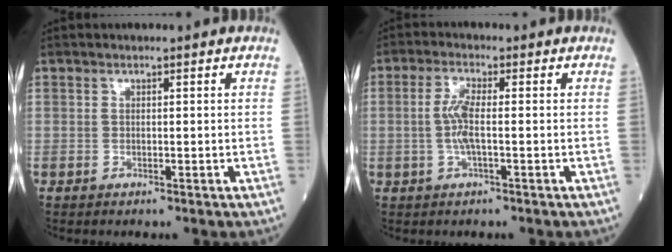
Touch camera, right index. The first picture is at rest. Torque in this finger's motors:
{"motor_torque": [0.54, -0.02, 0.35, 0.10]}